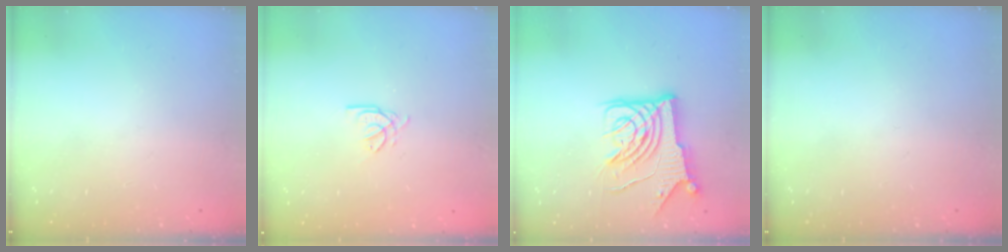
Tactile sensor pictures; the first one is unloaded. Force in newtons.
{"total": 2.4, "press": 2.4, "slide": 0.1}
{"total": 12.6, "press": 12.6, "slide": 1.4}
{"total": 0.0}